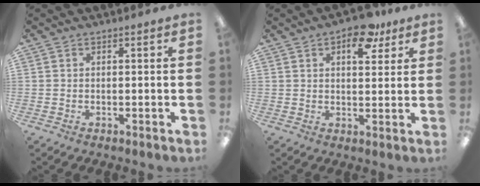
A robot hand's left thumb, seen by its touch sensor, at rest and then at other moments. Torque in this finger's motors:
{"motor_torque": [-0.04, -0.05, -0.50, 0.04, 0.09]}